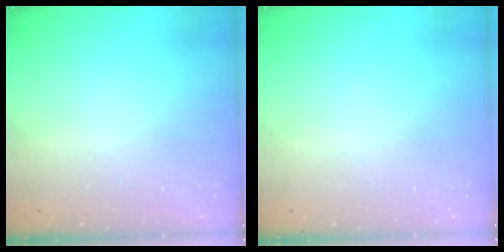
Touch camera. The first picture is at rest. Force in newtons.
{"total": 0.0}